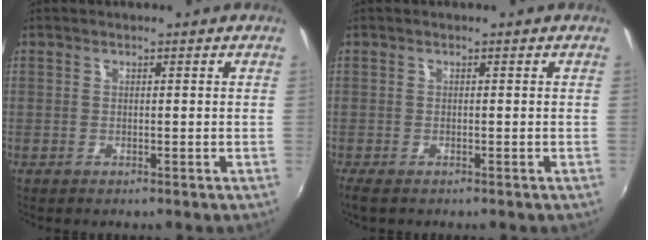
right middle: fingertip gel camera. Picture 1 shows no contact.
{"total": 2.7, "force": [-2.0, 0.9, 1.7], "torque": [-0.033, -0.012, -0.032]}